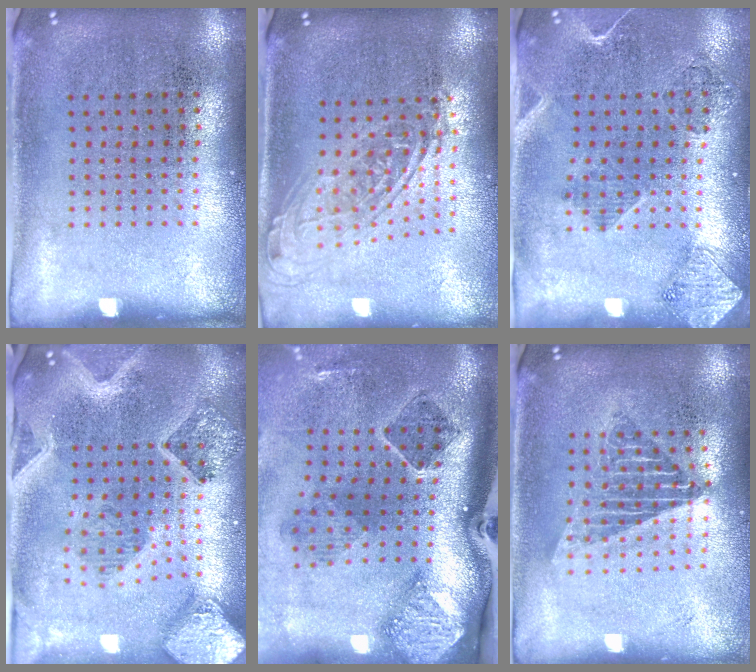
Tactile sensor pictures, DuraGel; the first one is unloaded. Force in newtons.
{"total": 1.8, "press": 1.4, "slide": 1.2}
{"total": 1.9, "press": 1.6, "slide": 0.9}
{"total": 3.2, "press": 2.7, "slide": 1.7}
{"total": 3.1, "press": 2.0, "slide": 2.3}
{"total": 1.5, "press": 1.3, "slide": 0.8}